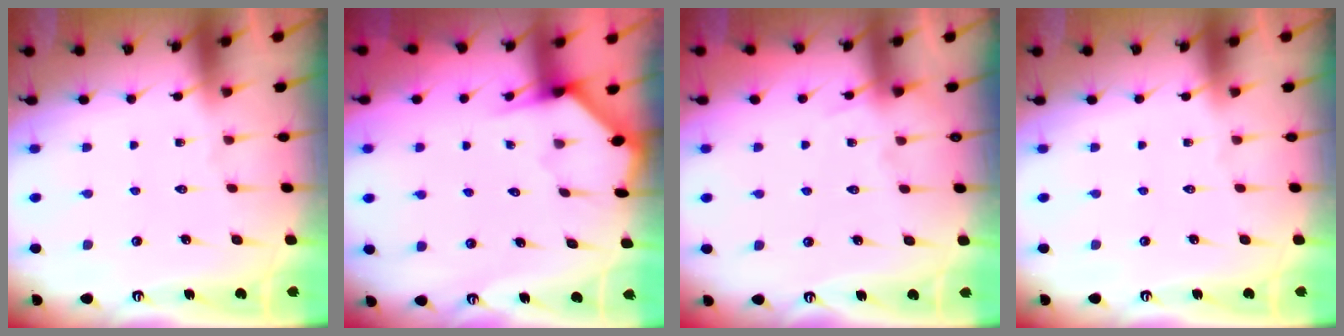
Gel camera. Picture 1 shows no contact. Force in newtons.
{"total": 3.5, "press": 3.4, "slide": 0.3}
{"total": 6.4, "press": 6.4, "slide": 0.8}
{"total": 0.0}